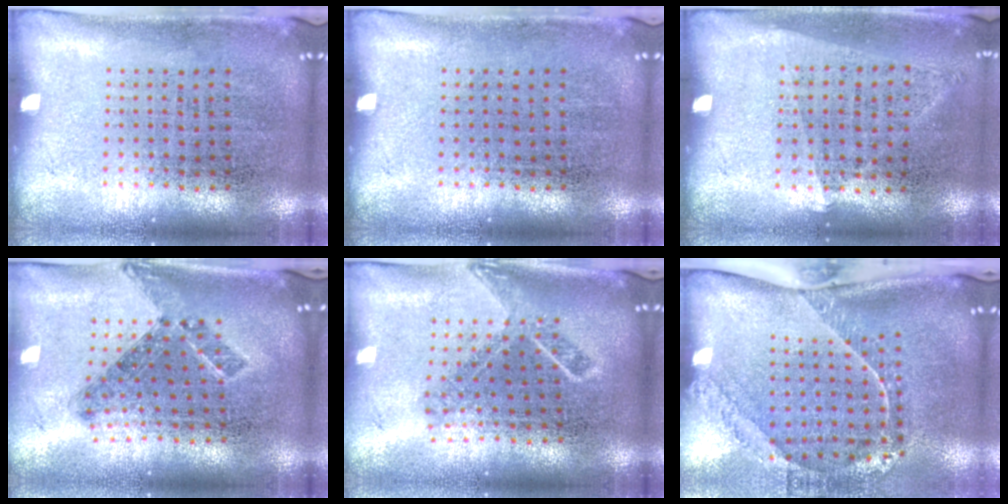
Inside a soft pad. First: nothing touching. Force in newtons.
{"total": 0.0}
{"total": 1.0, "press": 0.9, "slide": 0.4}
{"total": 0.8, "press": 0.7, "slide": 0.4}
{"total": 1.8, "press": 1.3, "slide": 1.2}
{"total": 2.4, "press": 1.7, "slide": 1.7}